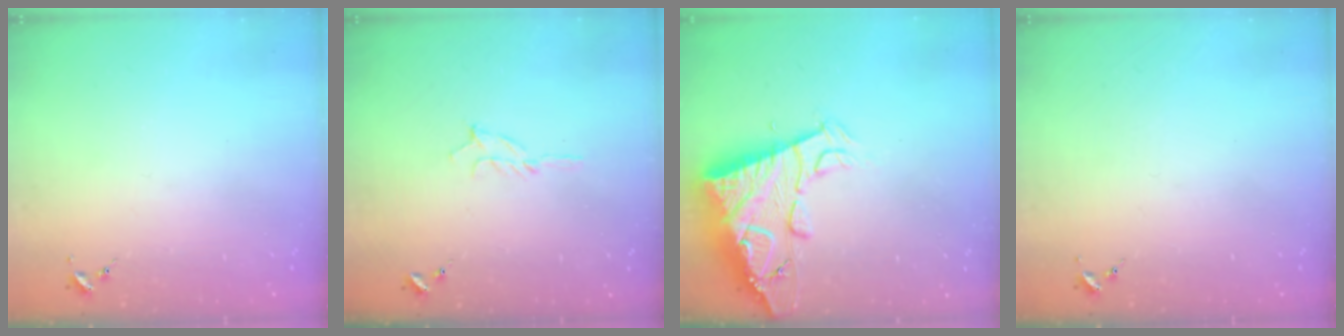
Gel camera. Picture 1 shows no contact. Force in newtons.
{"total": 5.0, "press": 5.0, "slide": 0.6}
{"total": 15.0, "press": 14.9, "slide": 1.4}
{"total": 0.0}